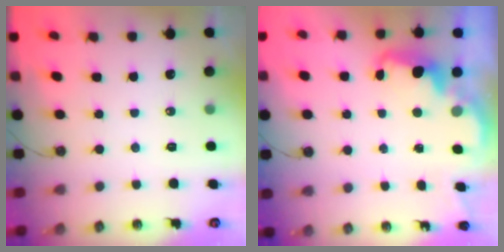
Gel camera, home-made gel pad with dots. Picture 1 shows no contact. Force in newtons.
{"total": 2.5, "press": 2.5, "slide": 0.5}